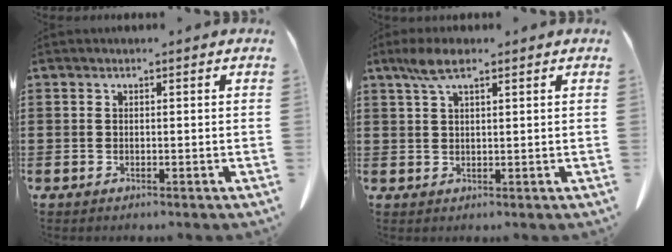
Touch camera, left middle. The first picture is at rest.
{"total": 4.0, "force": [2.3, 1.1, 3.1], "torque": [-0.067, 0.004, 0.040]}